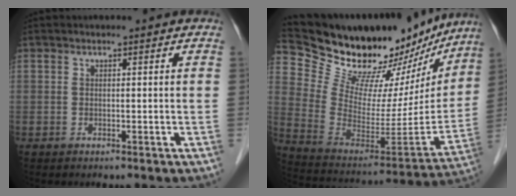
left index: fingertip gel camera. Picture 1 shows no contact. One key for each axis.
{"total": 26.9, "fx": 23.0, "fy": 9.3, "fz": 10.3, "tx": -0.165, "ty": -0.021, "tz": 0.340}